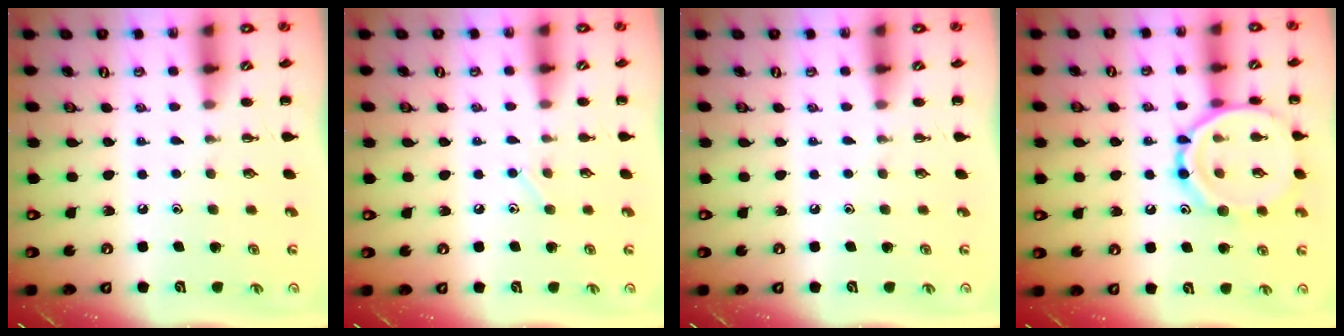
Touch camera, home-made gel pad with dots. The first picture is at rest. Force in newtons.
{"total": 5.2, "press": 5.0, "slide": 1.4}
{"total": 0.0}
{"total": 15.1, "press": 15.0, "slide": 0.9}